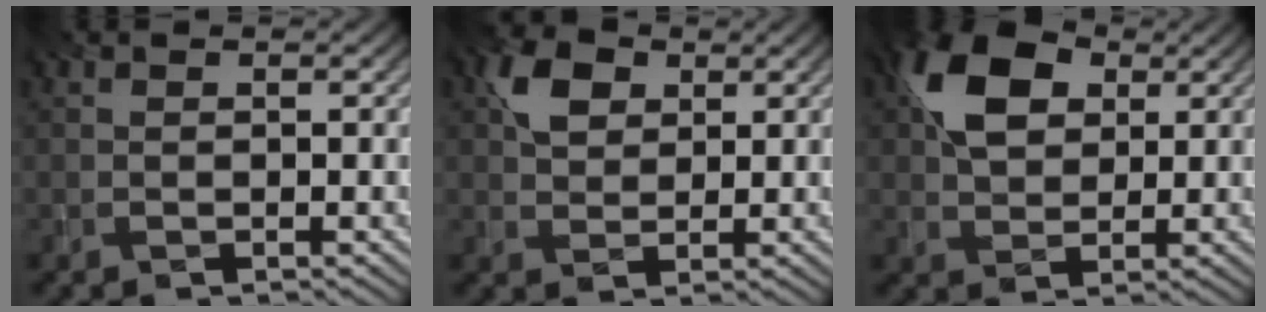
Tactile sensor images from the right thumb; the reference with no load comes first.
{"total": 5.0, "force": [1.9, 3.5, 3.0], "torque": [-0.061, 0.006, 0.033]}
{"total": 9.2, "force": [3.0, 6.3, 6.0], "torque": [-0.129, 0.012, 0.051]}